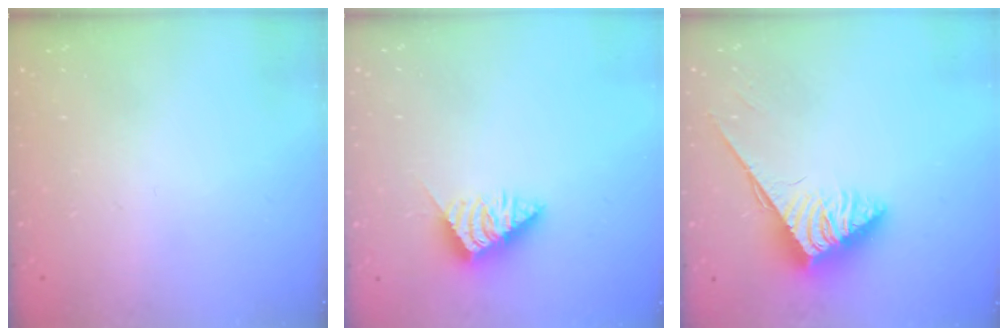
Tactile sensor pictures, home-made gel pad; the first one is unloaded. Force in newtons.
{"total": 3.4, "press": 3.3, "slide": 0.3}
{"total": 3.7, "press": 3.6, "slide": 0.6}